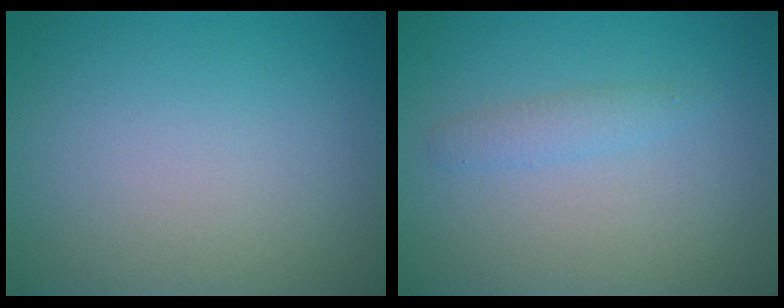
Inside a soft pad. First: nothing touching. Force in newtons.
{"total": 1.4, "press": 1.4, "slide": 0.0}